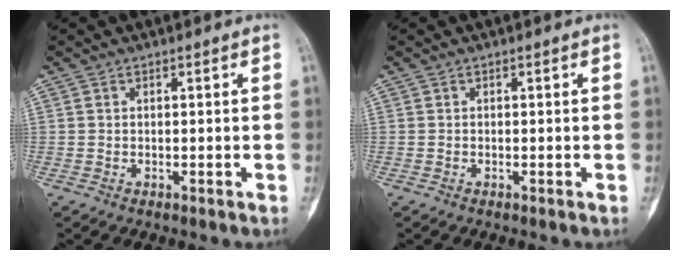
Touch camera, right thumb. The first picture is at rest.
{"total": 0.0}